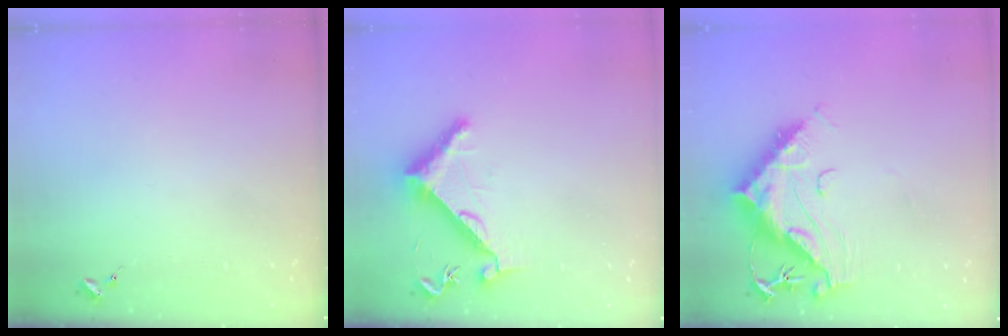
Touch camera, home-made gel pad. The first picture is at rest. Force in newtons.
{"total": 8.6, "press": 8.6, "slide": 0.7}
{"total": 14.6, "press": 14.5, "slide": 1.5}